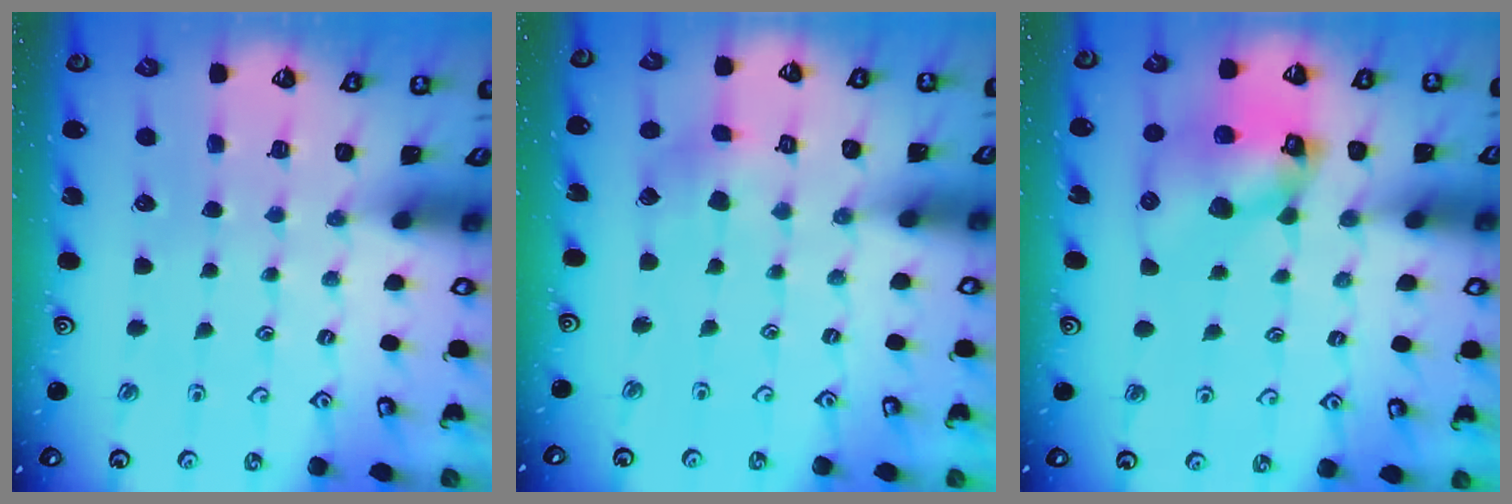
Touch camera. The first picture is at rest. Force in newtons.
{"total": 4.0, "press": 4.0, "slide": 0.6}
{"total": 13.3, "press": 13.2, "slide": 1.6}